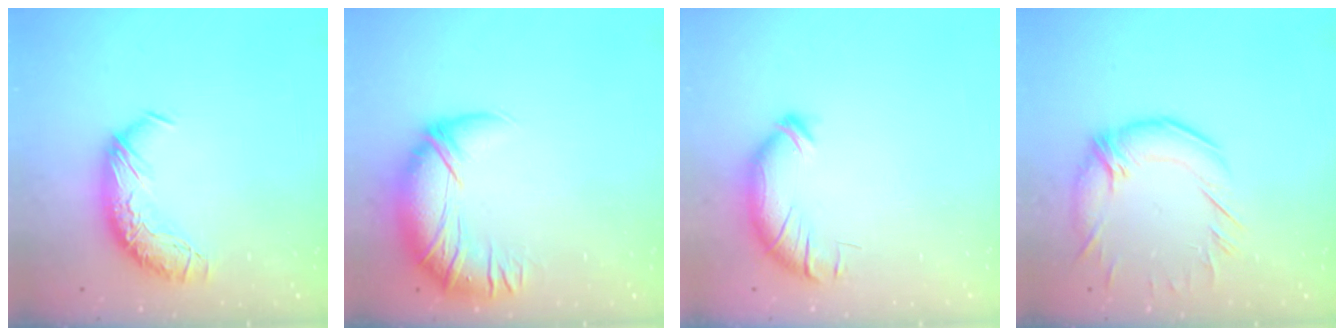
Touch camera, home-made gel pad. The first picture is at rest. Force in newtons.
{"total": 2.9, "press": 0.1, "slide": 2.9}
{"total": 3.5, "press": 3.3, "slide": 1.3}
{"total": 2.3, "press": 0.9, "slide": 2.1}